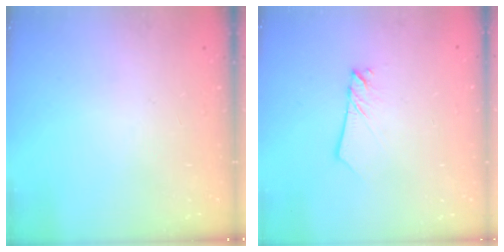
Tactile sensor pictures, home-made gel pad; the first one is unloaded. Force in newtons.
{"total": 2.7, "press": 2.6, "slide": 0.3}